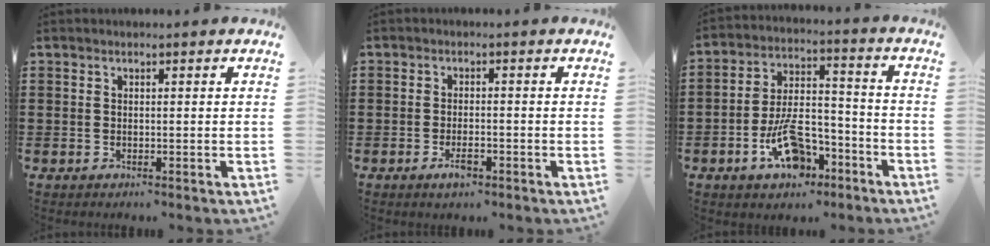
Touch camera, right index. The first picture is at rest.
{"total": 2.7, "force": [-1.4, 0.9, 2.1], "torque": [-0.037, 0.001, -0.025]}
{"total": 11.2, "force": [-6.1, 5.7, 7.4], "torque": [-0.131, 0.020, -0.108]}